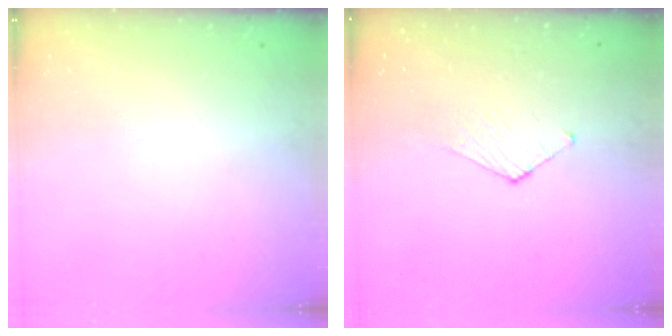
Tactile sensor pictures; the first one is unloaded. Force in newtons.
{"total": 3.5, "press": 3.5, "slide": 0.3}